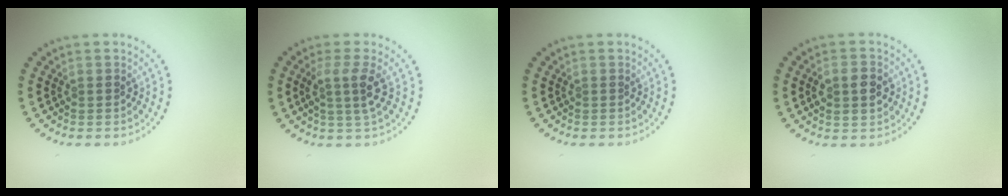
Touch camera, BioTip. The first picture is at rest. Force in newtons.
{"total": 2.7, "press": 2.0, "slide": 1.9}
{"total": 0.0}
{"total": 2.9, "press": 2.9, "slide": 0.1}